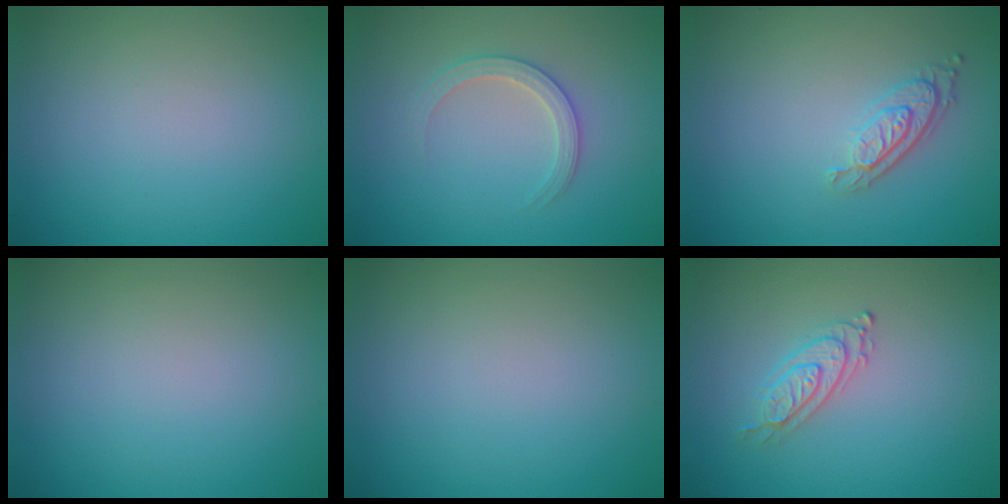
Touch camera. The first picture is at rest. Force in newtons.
{"total": 2.2, "press": 2.2, "slide": 0.2}
{"total": 2.9, "press": 2.2, "slide": 1.9}
{"total": 0.0}
{"total": 0.0}
{"total": 2.2, "press": 2.0, "slide": 0.8}